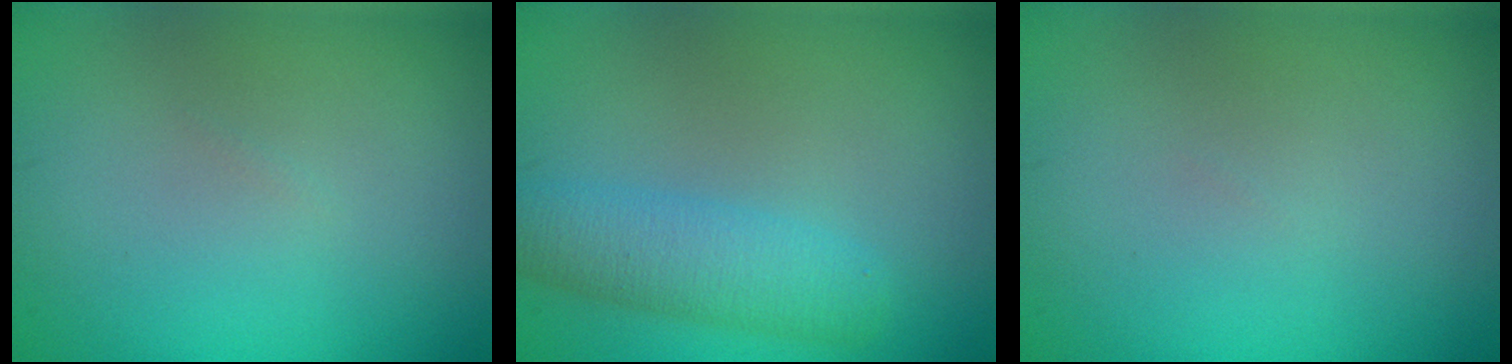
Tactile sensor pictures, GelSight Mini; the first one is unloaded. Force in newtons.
{"total": 3.8, "press": 3.8, "slide": 0.2}
{"total": 0.0}